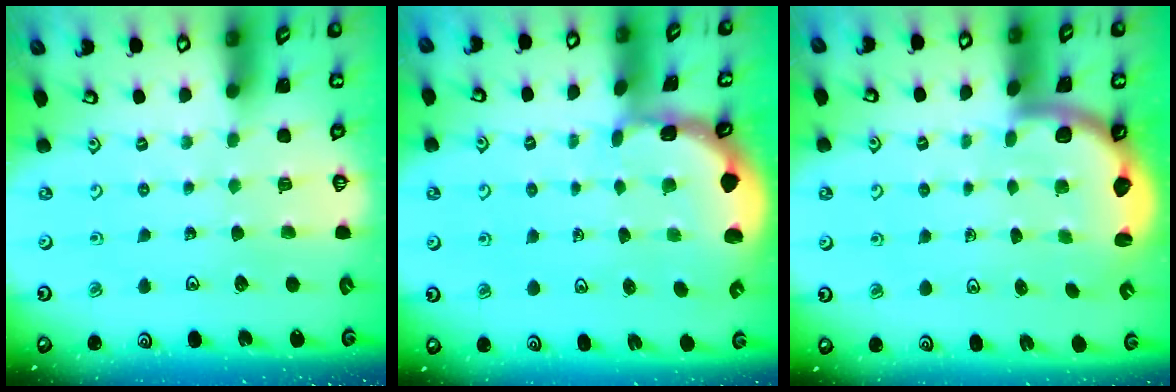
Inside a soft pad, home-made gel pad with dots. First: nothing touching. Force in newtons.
{"total": 1.4, "press": 1.4, "slide": 0.0}
{"total": 2.5, "press": 2.2, "slide": 1.2}